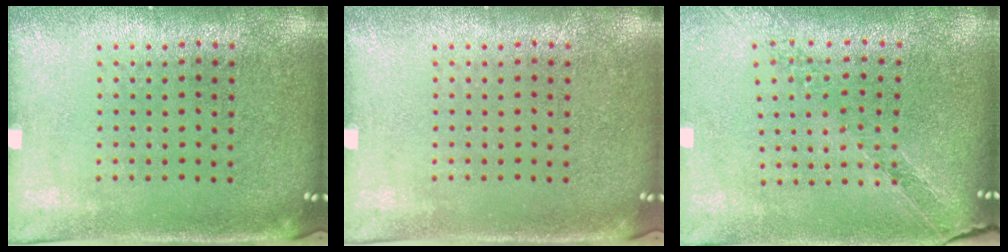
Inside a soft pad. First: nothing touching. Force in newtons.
{"total": 0.0}
{"total": 1.1, "press": 1.1, "slide": 0.1}